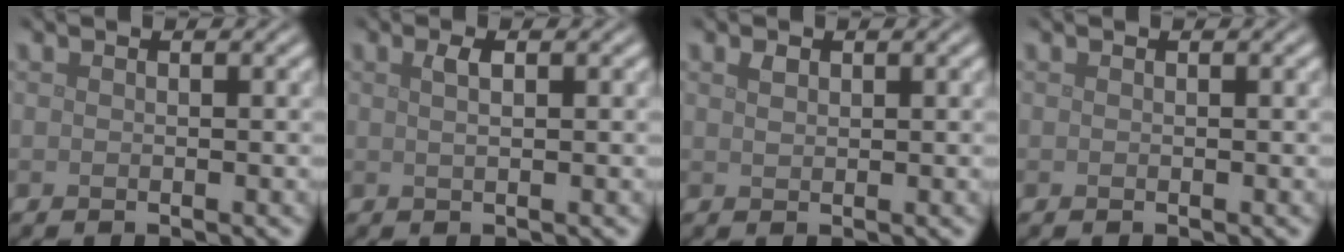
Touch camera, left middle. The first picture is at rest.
{"total": 1.4, "force": [0.5, 0.4, 1.2], "torque": [-0.022, 0.002, 0.008]}
{"total": 0.9, "force": [0.6, 0.6, 0.5], "torque": [-0.012, 0.000, 0.013]}
{"total": 0.0}